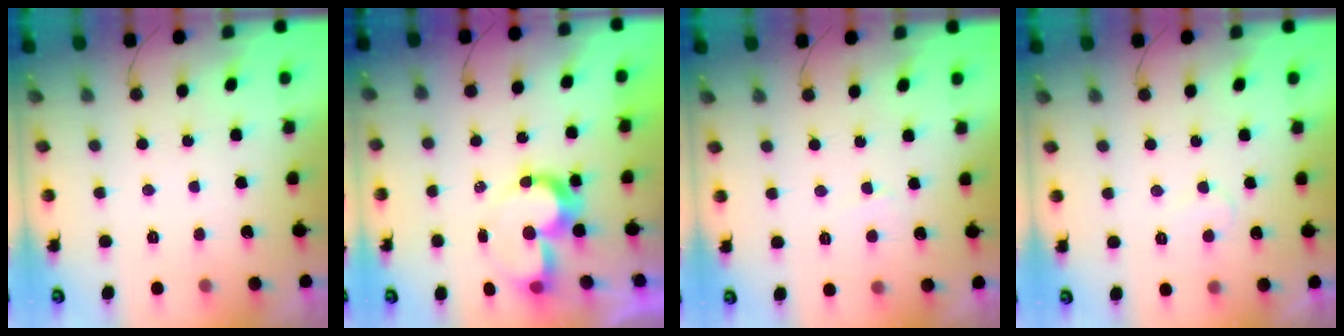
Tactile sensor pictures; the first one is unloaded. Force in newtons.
{"total": 9.1, "press": 9.1, "slide": 0.7}
{"total": 2.6, "press": 2.6, "slide": 0.1}
{"total": 4.3, "press": 4.3, "slide": 0.2}